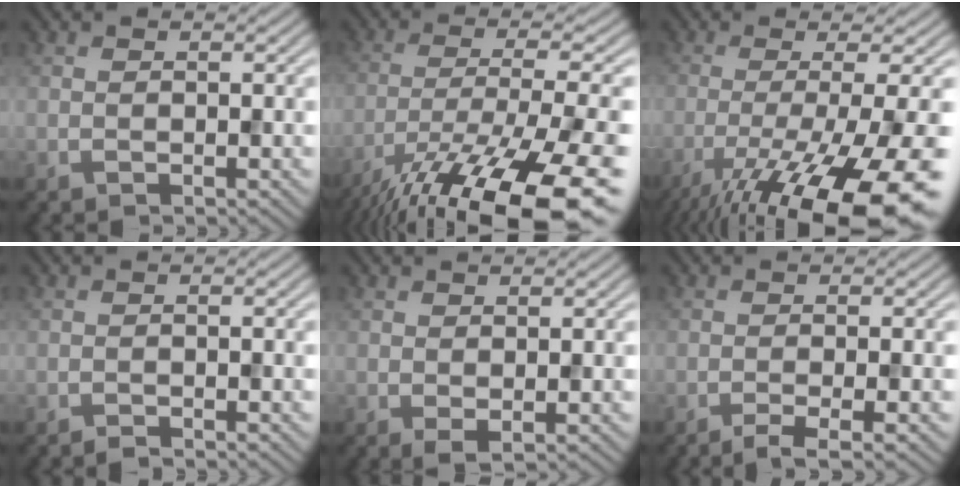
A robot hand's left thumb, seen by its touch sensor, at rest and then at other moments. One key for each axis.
{"total": 18.2, "fx": -12.8, "fy": 4.1, "fz": 12.2, "tx": -0.215, "ty": -0.043, "tz": -0.206}
{"total": 16.9, "fx": -8.7, "fy": 3.8, "fz": 14.0, "tx": -0.205, "ty": -0.015, "tz": -0.137}
{"total": 0.6, "fx": -0.6, "fy": 0.0, "fz": 0.2, "tx": -0.002, "ty": 0.002, "tz": -0.013}
{"total": 1.1, "fx": 0.2, "fy": 0.5, "fz": 0.9, "tx": -0.020, "ty": -0.003, "tz": 0.006}
{"total": 2.8, "fx": -1.5, "fy": 0.3, "fz": 2.3, "tx": -0.030, "ty": 0.006, "tz": -0.035}